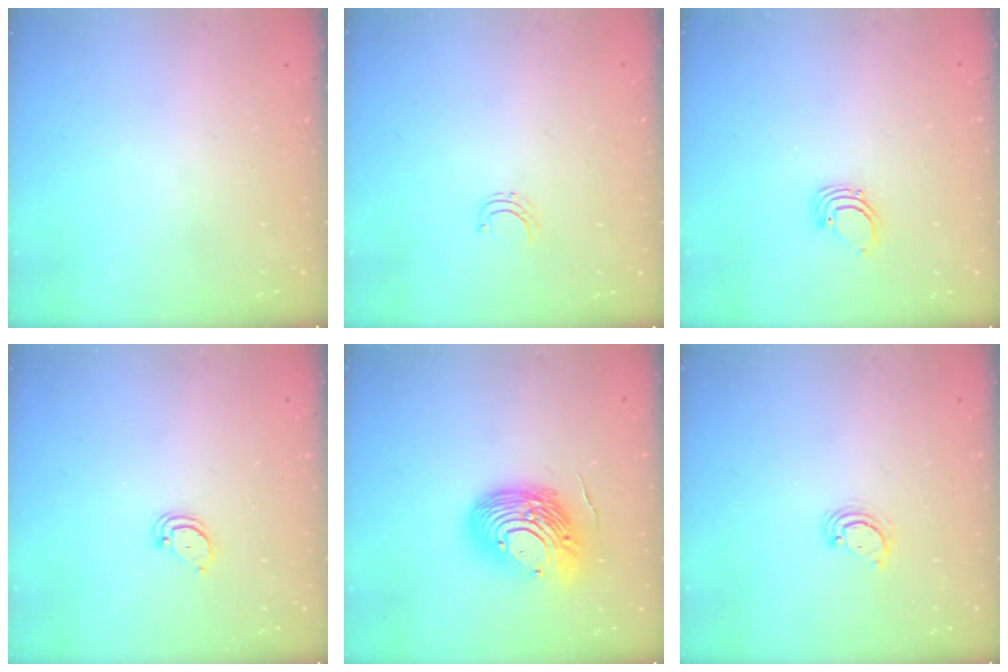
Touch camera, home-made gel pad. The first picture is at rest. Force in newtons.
{"total": 3.8, "press": 3.8, "slide": 0.2}
{"total": 2.7, "press": 2.7, "slide": 0.1}
{"total": 2.6, "press": 2.6, "slide": 0.2}
{"total": 14.9, "press": 14.7, "slide": 2.7}
{"total": 4.0, "press": 4.0, "slide": 0.4}